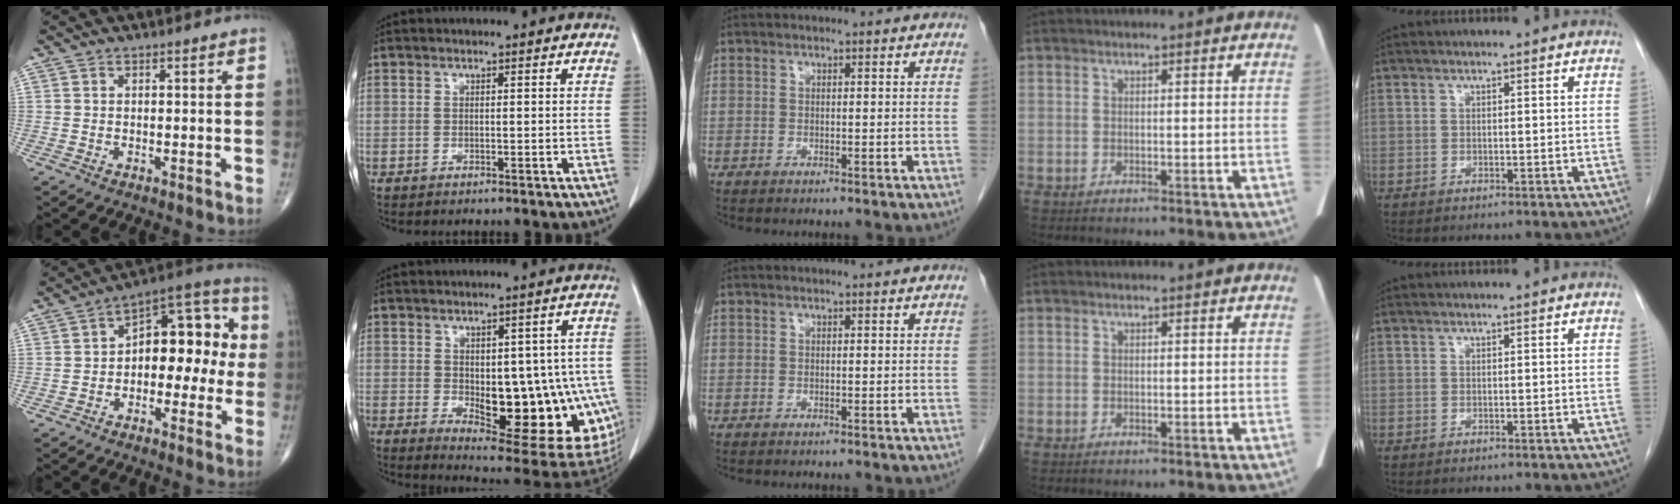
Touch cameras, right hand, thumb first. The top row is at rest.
{"thumb": {"total": 13.6, "force": [-0.6, 8.2, 10.9], "torque": [-0.110, 0.049, -0.023]}, "index": {"total": 18.3, "force": [-3.6, 8.1, 16.0], "torque": [-0.142, 0.007, -0.019]}}